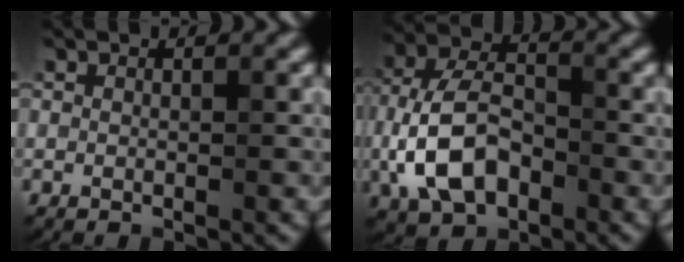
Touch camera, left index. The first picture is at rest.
{"total": 7.4, "force": [-2.3, 4.6, 5.3], "torque": [-0.108, 0.006, -0.048]}